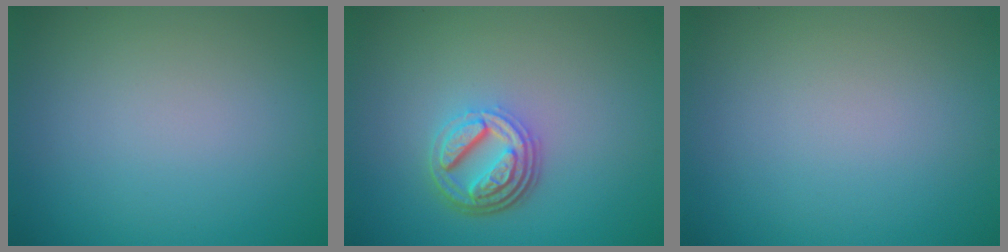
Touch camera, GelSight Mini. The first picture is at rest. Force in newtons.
{"total": 4.6, "press": 3.4, "slide": 3.0}
{"total": 0.0}